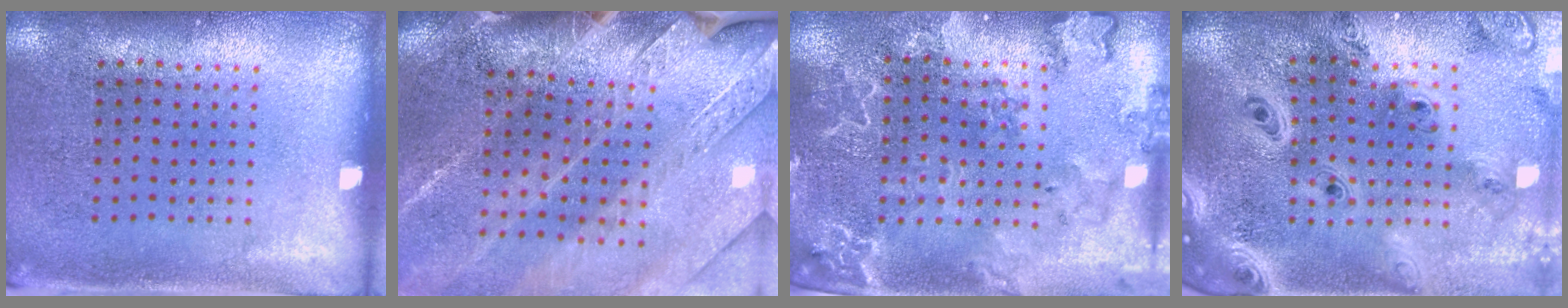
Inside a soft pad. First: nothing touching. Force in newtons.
{"total": 2.8, "press": 2.8, "slide": 0.7}
{"total": 2.7, "press": 2.5, "slide": 1.0}
{"total": 4.1, "press": 3.1, "slide": 2.7}